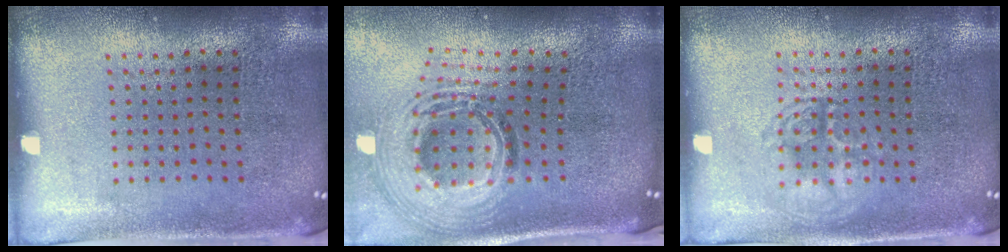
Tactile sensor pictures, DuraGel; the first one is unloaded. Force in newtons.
{"total": 2.1, "press": 1.6, "slide": 1.4}
{"total": 2.2, "press": 2.1, "slide": 0.4}